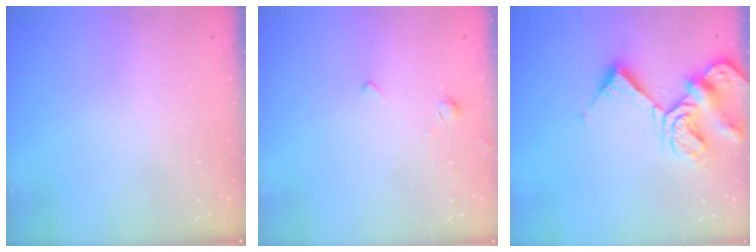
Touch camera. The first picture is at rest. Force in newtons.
{"total": 1.7, "press": 1.6, "slide": 0.5}
{"total": 11.0, "press": 10.9, "slide": 1.3}